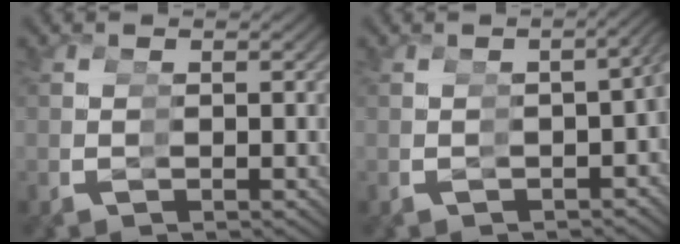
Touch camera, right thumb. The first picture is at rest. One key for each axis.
{"total": 3.8, "fx": -0.2, "fy": 1.8, "fz": 3.3, "tx": -0.039, "ty": 0.012, "tz": -0.004}